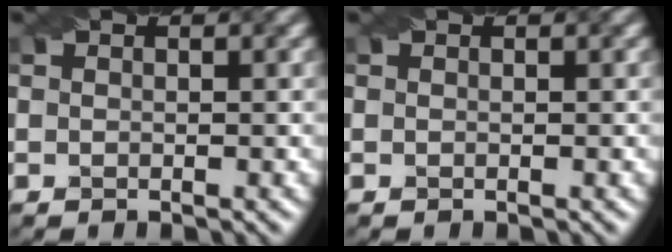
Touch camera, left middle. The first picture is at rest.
{"total": 0.0}